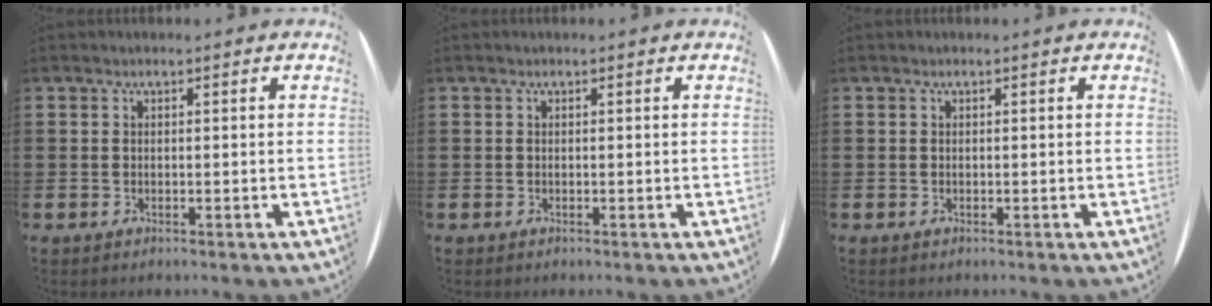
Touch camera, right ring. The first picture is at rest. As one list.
[{"total": 0.0}, {"total": 0.0}]